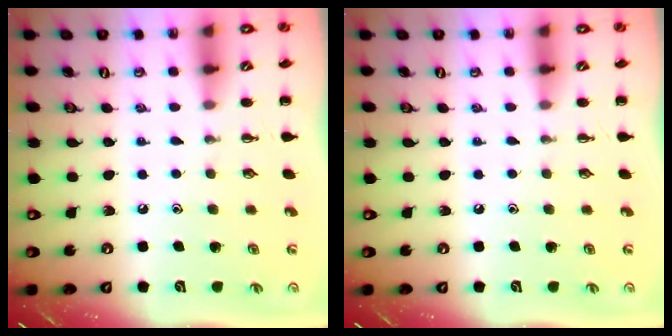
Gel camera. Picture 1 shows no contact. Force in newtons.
{"total": 0.0}